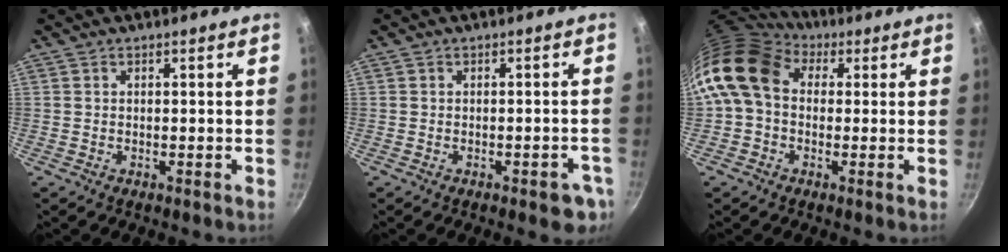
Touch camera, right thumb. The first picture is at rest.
{"total": 5.2, "force": [-2.4, 2.2, 4.0], "torque": [-0.027, 0.015, -0.022]}
{"total": 12.6, "force": [2.5, 9.7, 7.7], "torque": [-0.127, 0.014, 0.023]}